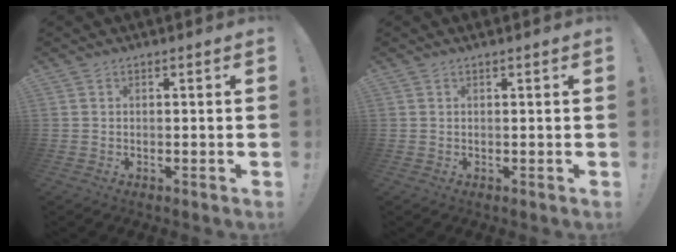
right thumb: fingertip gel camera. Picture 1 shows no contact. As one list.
[{"total": 0.6, "force": [0.4, -0.2, 0.4], "torque": [0.001, -0.003, 0.006]}]